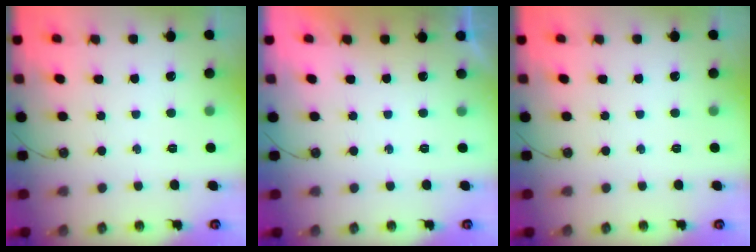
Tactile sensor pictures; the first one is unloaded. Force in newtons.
{"total": 0.0}
{"total": 0.0}